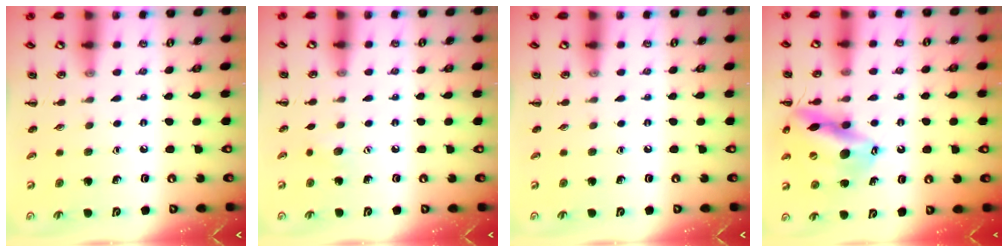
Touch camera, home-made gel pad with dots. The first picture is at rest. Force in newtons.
{"total": 3.1, "press": 3.0, "slide": 0.7}
{"total": 0.0}
{"total": 16.5, "press": 16.2, "slide": 3.5}